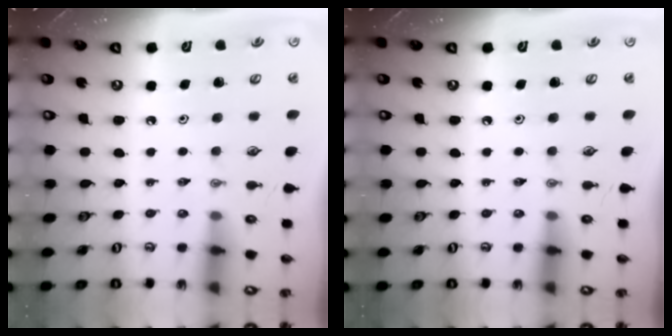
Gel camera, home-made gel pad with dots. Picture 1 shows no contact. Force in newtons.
{"total": 0.0}